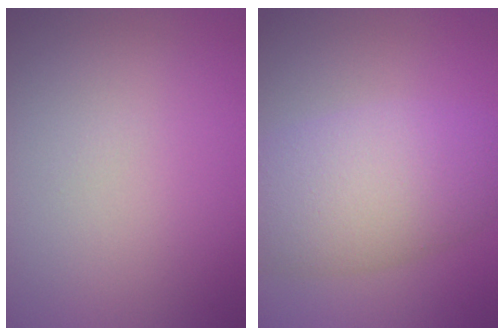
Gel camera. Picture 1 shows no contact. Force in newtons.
{"total": 7.7, "press": 7.7, "slide": 0.3}